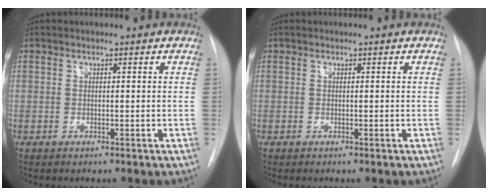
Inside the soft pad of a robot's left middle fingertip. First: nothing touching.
{"total": 0.0}